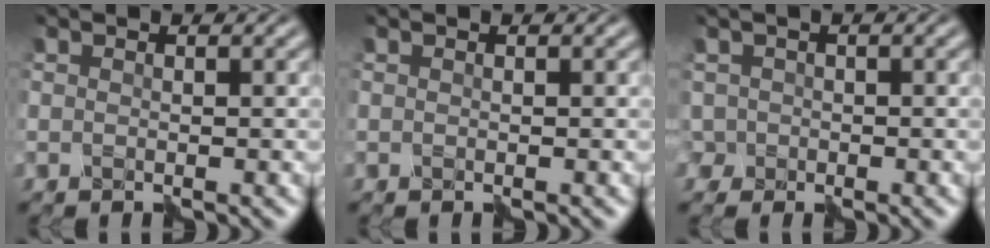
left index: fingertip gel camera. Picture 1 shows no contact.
{"total": 0.0}
{"total": 1.7, "force": [-0.7, 1.5, 0.2], "torque": [-0.009, -0.001, -0.013]}